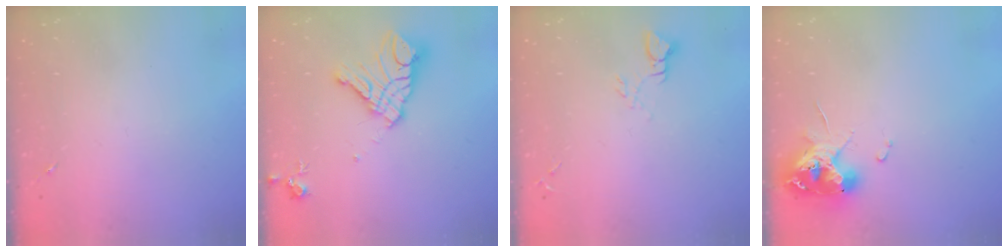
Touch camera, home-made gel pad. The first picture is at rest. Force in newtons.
{"total": 15.8, "press": 15.7, "slide": 1.7}
{"total": 3.6, "press": 3.5, "slide": 0.3}
{"total": 11.1, "press": 11.0, "slide": 1.2}